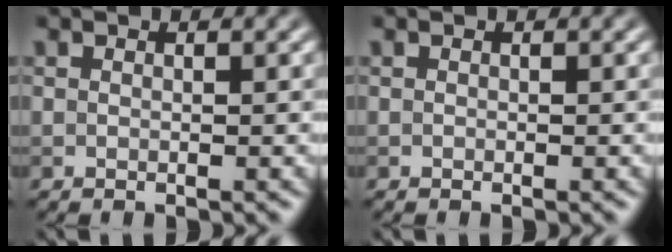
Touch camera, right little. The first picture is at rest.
{"total": 0.0}